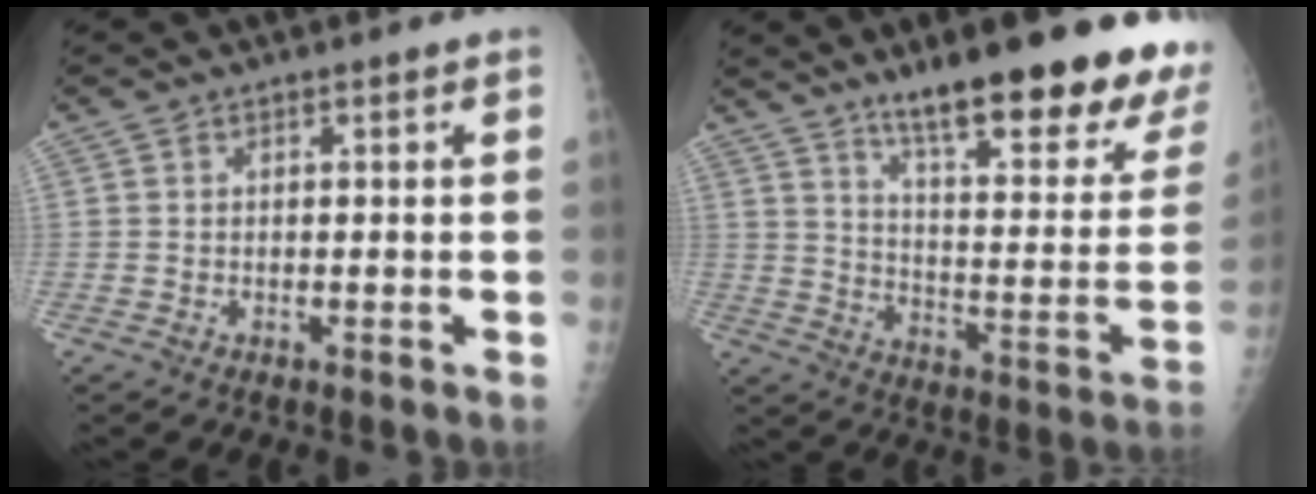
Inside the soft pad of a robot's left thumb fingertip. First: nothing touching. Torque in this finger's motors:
{"motor_torque": [2.12, 0.05, 1.11, -0.92, 0.13]}